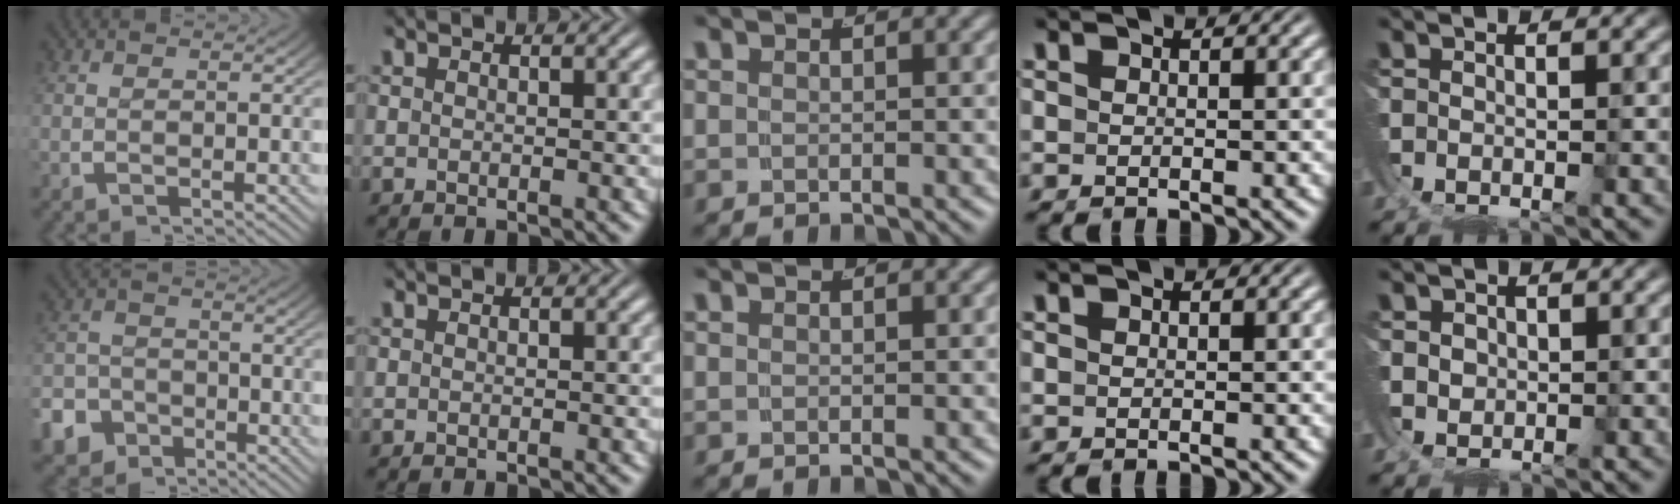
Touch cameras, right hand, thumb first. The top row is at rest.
{"thumb": {"total": 7.6, "force": [-4.9, 5.6, 1.4], "torque": [-0.018, -0.034, -0.087]}, "little": {"total": 1.3, "force": [0.4, 1.2, 0.0], "torque": [-0.002, -0.002, 0.011]}}